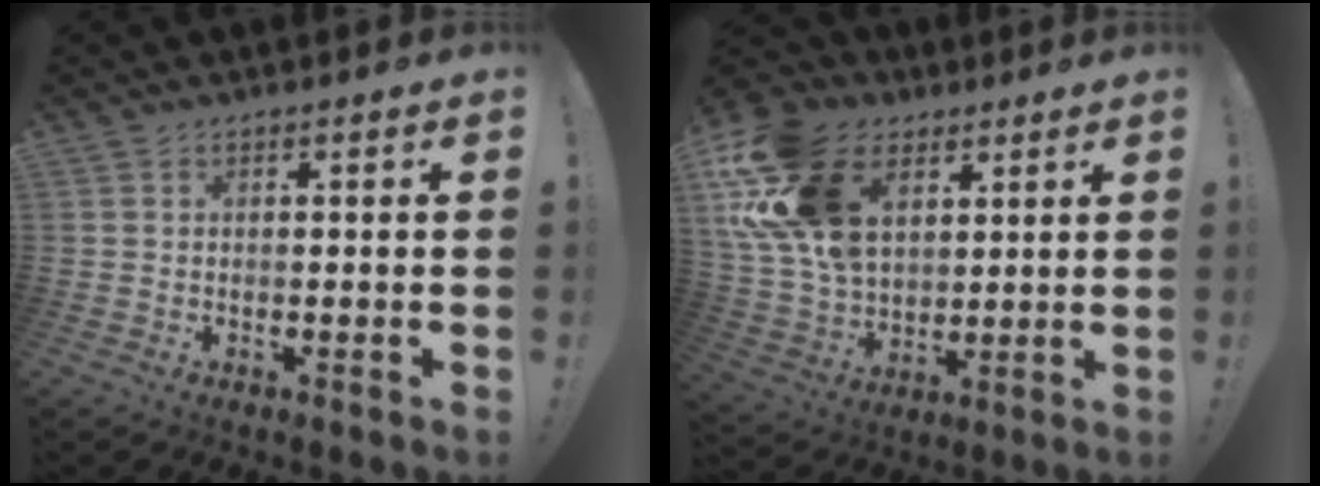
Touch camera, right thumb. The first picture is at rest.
{"total": 23.0, "force": [8.8, 15.9, 14.1], "torque": [-0.282, -0.031, 0.170]}